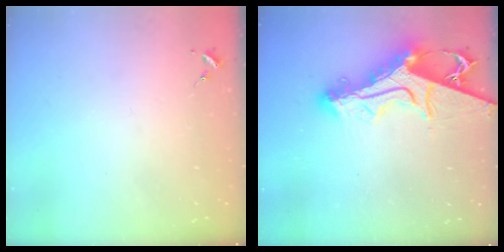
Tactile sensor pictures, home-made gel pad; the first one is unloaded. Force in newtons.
{"total": 17.0, "press": 16.9, "slide": 1.8}